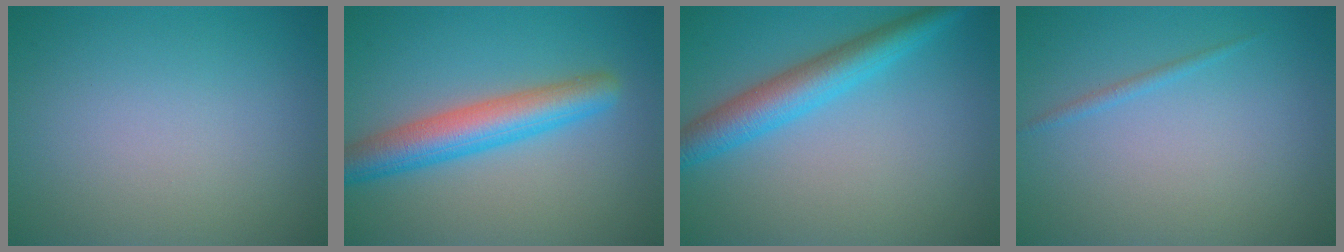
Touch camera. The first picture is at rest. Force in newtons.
{"total": 5.4, "press": 5.4, "slide": 0.1}
{"total": 4.9, "press": 4.9, "slide": 0.1}
{"total": 0.8, "press": 0.8, "slide": 0.1}